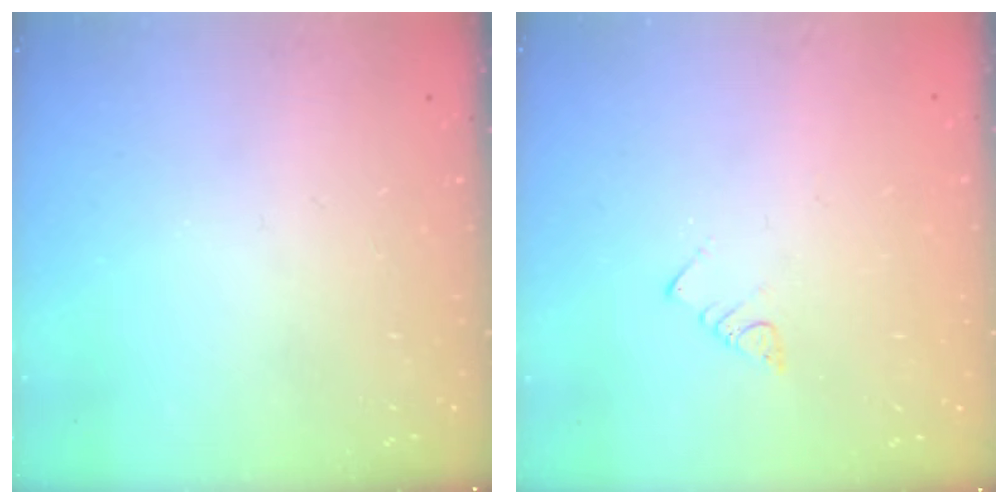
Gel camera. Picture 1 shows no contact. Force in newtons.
{"total": 2.5, "press": 2.5, "slide": 0.4}